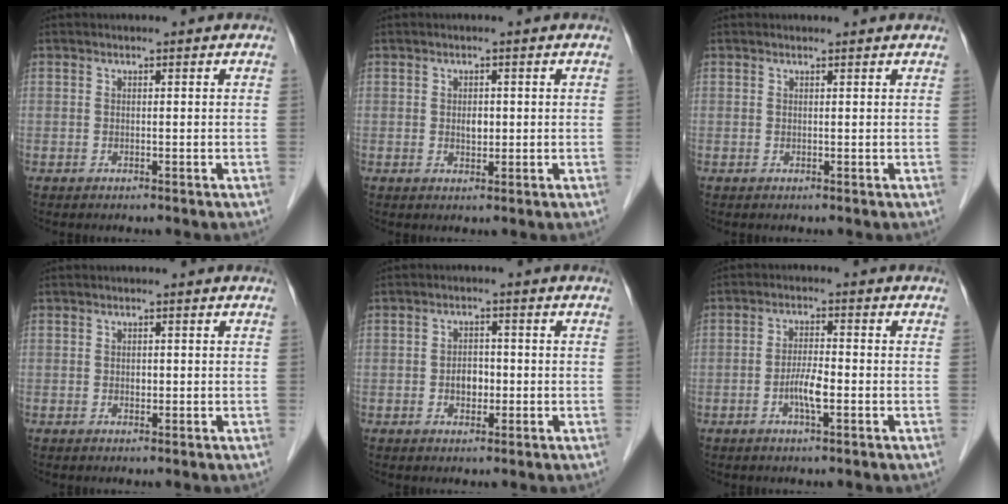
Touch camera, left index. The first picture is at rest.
{"total": 1.6, "force": [0.0, 1.0, 1.3], "torque": [-0.021, -0.002, 0.003]}
{"total": 1.2, "force": [1.2, 0.0, 0.2], "torque": [-0.013, 0.006, 0.013]}
{"total": 0.8, "force": [-0.1, 0.5, 0.6], "torque": [-0.010, -0.001, -0.002]}
{"total": 3.0, "force": [-0.8, 2.0, 2.1], "torque": [-0.033, 0.006, -0.010]}
{"total": 3.9, "force": [-1.5, 0.6, 3.6], "torque": [-0.071, -0.002, -0.029]}